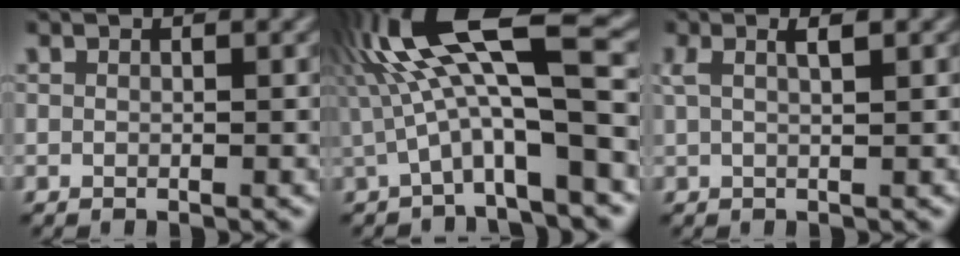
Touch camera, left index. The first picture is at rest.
{"total": 10.4, "force": [1.7, 2.6, 9.9], "torque": [-0.181, 0.012, 0.028]}
{"total": 2.2, "force": [0.8, 0.6, 1.9], "torque": [-0.030, 0.004, 0.012]}